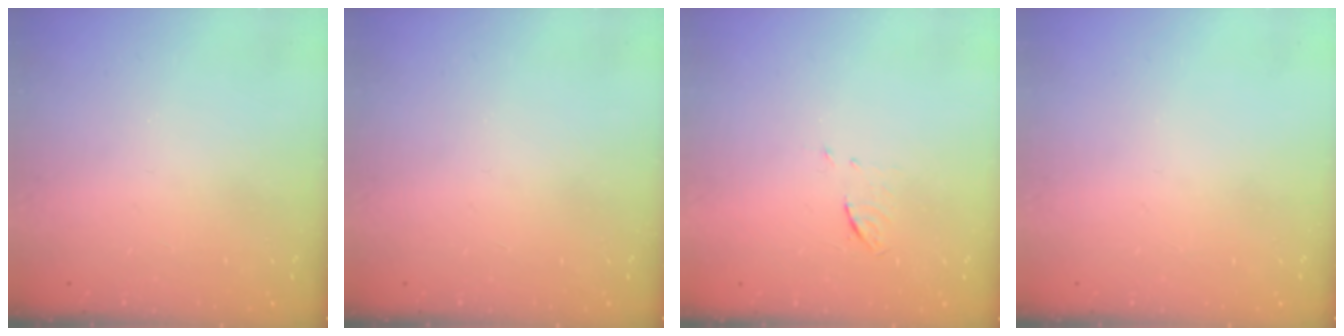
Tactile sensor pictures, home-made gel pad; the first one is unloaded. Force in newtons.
{"total": 0.0}
{"total": 3.9, "press": 3.6, "slide": 1.4}
{"total": 0.0}